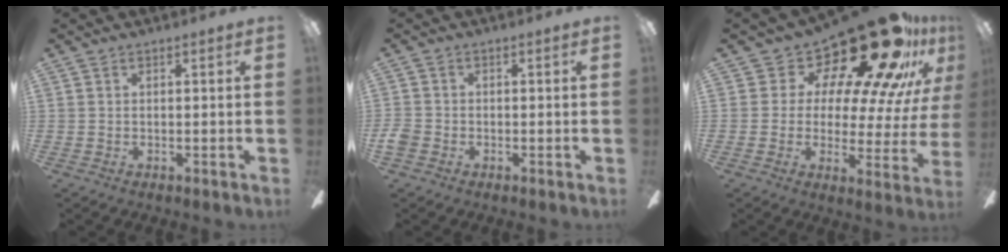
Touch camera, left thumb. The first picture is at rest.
{"total": 2.8, "force": [-1.2, 2.2, 1.3], "torque": [-0.025, 0.007, -0.024]}
{"total": 23.0, "force": [15.8, 9.1, 14.1], "torque": [-0.208, -0.120, 0.265]}